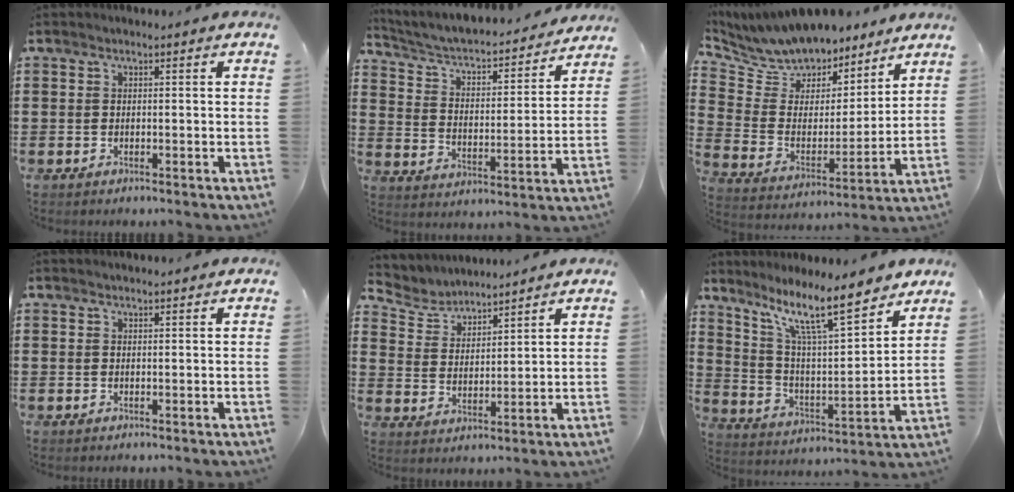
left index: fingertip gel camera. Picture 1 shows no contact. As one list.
[{"total": 4.0, "force": [3.6, 0.7, 1.6], "torque": [-0.050, -0.035, 0.052]}, {"total": 8.3, "force": [7.9, 2.6, -0.4], "torque": [-0.050, -0.064, 0.146]}, {"total": 0.7, "force": [0.6, 0.1, 0.1], "torque": [-0.003, 0.000, 0.013]}, {"total": 4.6, "force": [4.5, 1.1, 0.0], "torque": [-0.026, -0.021, 0.078]}, {"total": 12.4, "force": [9.4, 2.3, 7.9], "torque": [-0.163, -0.042, 0.159]}]